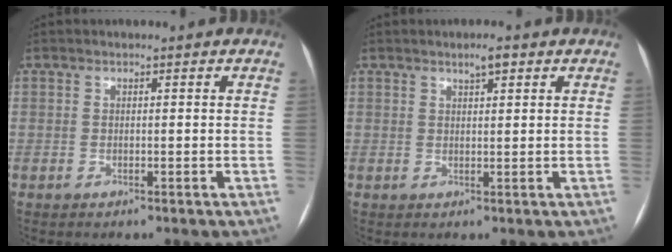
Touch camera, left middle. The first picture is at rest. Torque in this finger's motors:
{"motor_torque": [0.04, -0.07, 0.08, 0.00]}